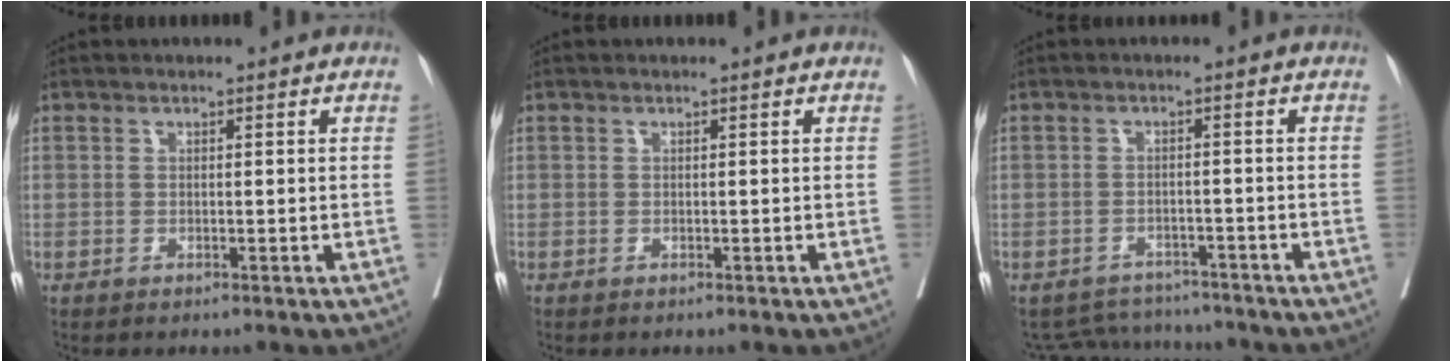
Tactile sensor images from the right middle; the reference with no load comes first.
{"total": 0.0}
{"total": 6.9, "force": [-6.8, 1.6, -0.3], "torque": [0.003, 0.009, -0.096]}